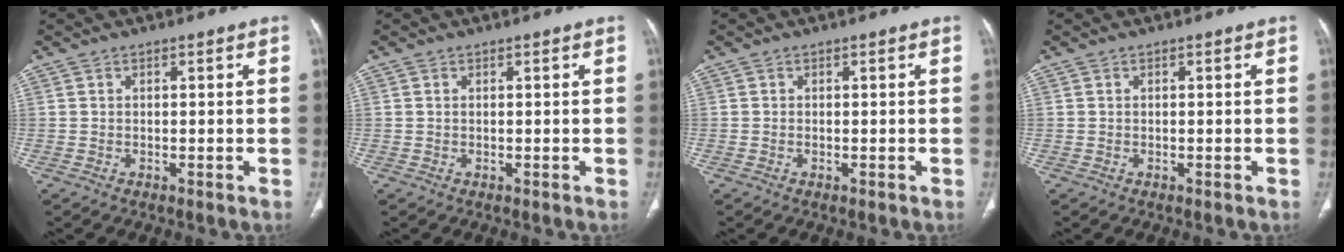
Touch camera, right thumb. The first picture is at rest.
{"total": 0.0}
{"total": 0.0}
{"total": 0.0}